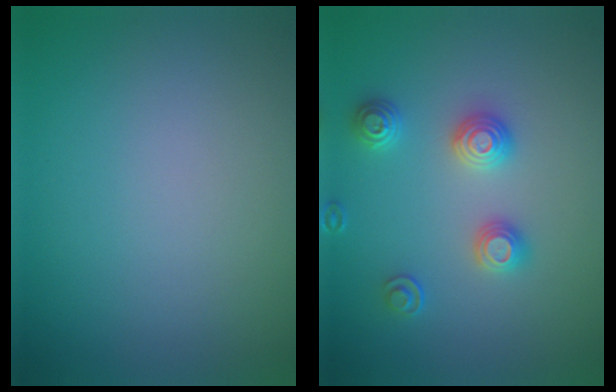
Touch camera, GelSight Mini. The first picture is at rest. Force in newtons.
{"total": 2.8, "press": 2.7, "slide": 0.8}